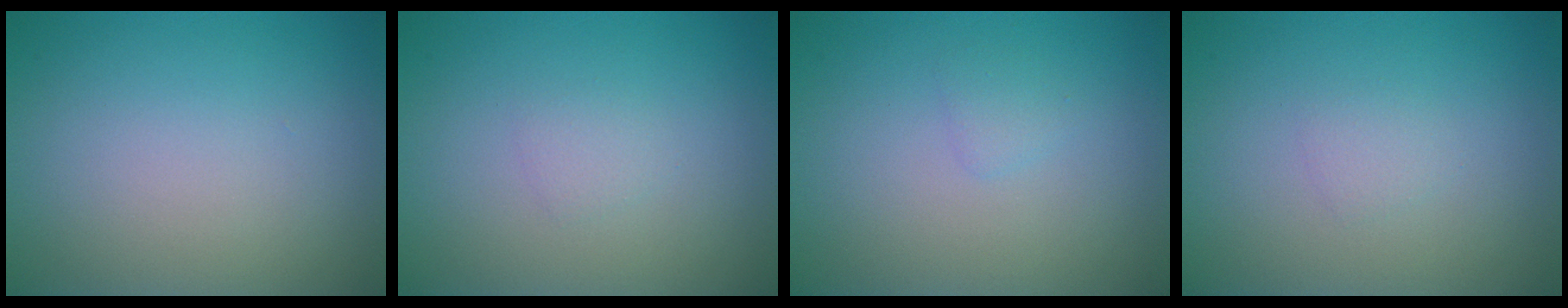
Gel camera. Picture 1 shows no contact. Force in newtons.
{"total": 0.8, "press": 0.8, "slide": 0.1}
{"total": 0.8, "press": 0.8, "slide": 0.0}
{"total": 0.8, "press": 0.8, "slide": 0.1}